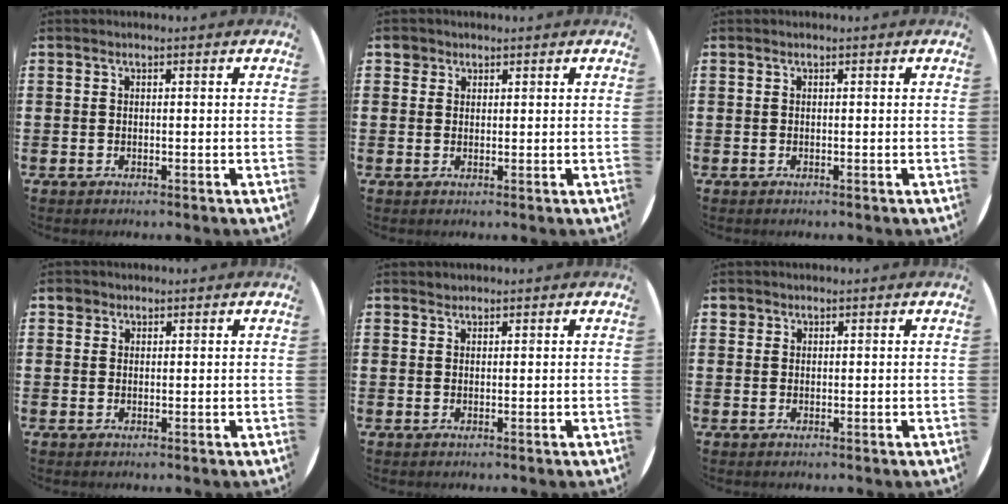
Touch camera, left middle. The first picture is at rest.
{"total": 1.7, "force": [1.3, 1.1, 0.2], "torque": [0.004, 0.003, 0.024]}
{"total": 0.0}
{"total": 1.4, "force": [1.1, 0.9, 0.1], "torque": [0.006, 0.002, 0.020]}
{"total": 0.6, "force": [0.6, 0.2, -0.2], "torque": [0.005, 0.004, 0.011]}
{"total": 1.0, "force": [0.8, 0.6, -0.1], "torque": [0.009, 0.001, 0.014]}